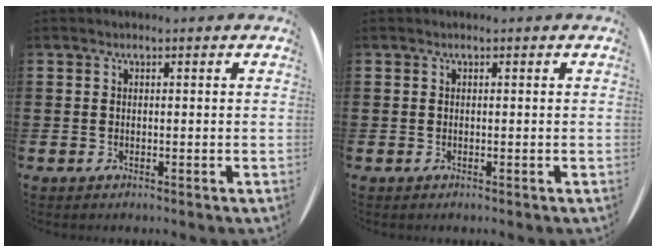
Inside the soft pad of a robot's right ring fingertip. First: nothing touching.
{"total": 0.0}